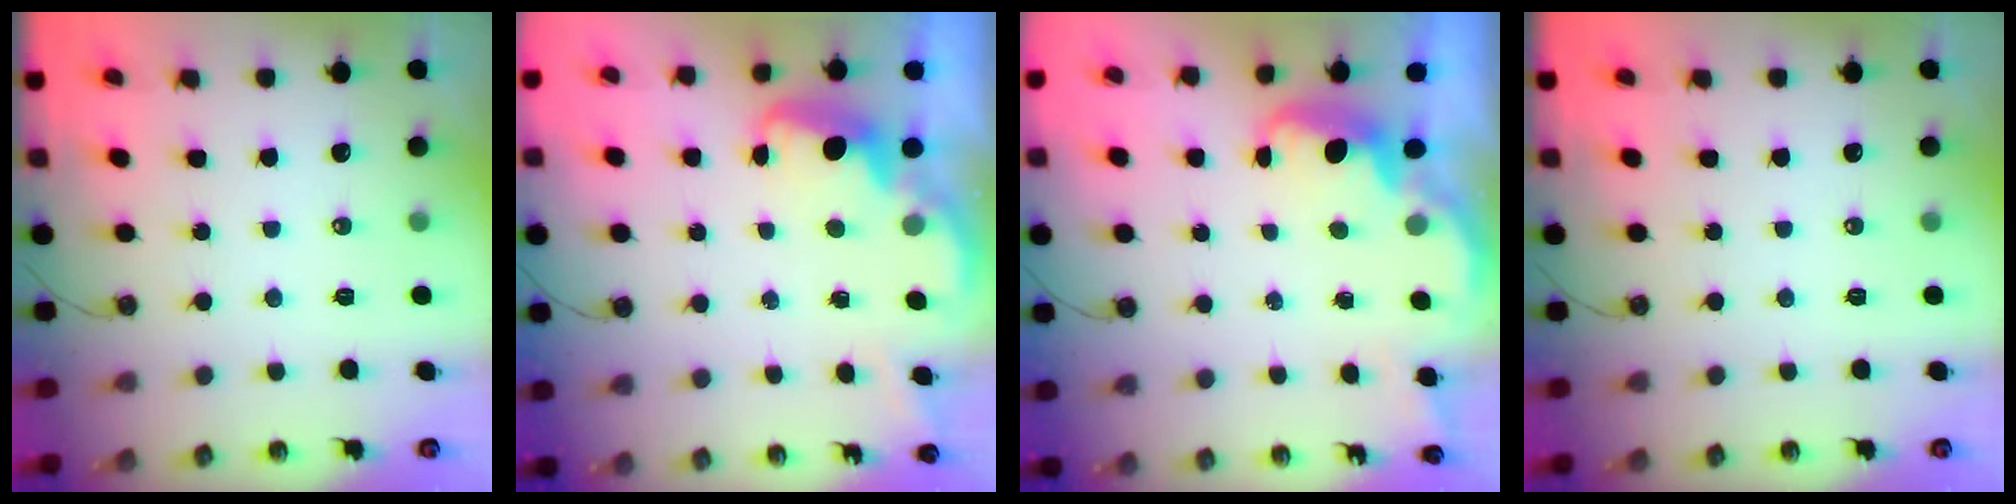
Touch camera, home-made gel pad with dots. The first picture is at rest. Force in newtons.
{"total": 2.7, "press": 2.6, "slide": 0.8}
{"total": 1.9, "press": 1.9, "slide": 0.5}
{"total": 0.0}